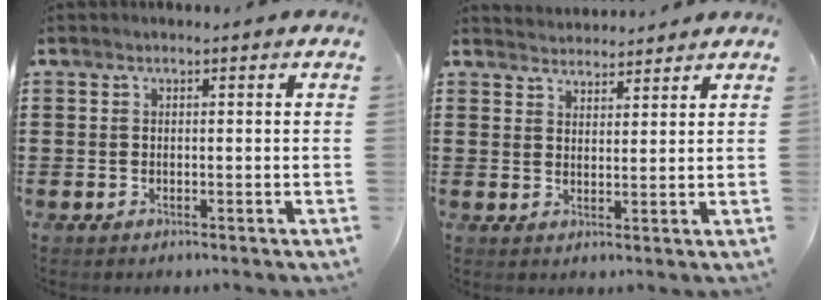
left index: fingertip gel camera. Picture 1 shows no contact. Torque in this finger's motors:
{"motor_torque": [-0.39, 0.52, 0.01, -0.01]}